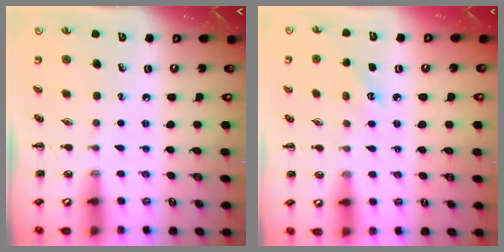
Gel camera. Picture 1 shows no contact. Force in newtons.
{"total": 2.3, "press": 2.2, "slide": 0.6}